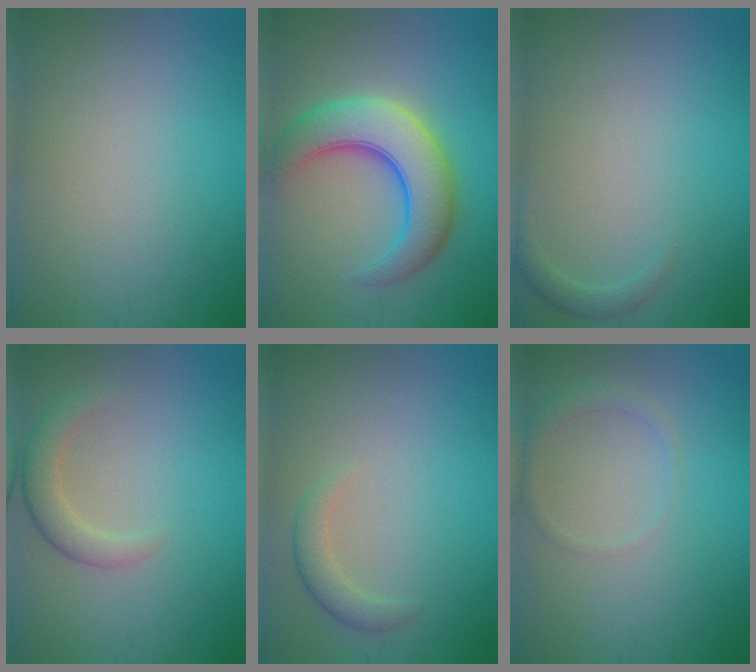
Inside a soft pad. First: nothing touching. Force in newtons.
{"total": 7.5, "press": 7.5, "slide": 0.3}
{"total": 1.2, "press": 1.1, "slide": 0.1}
{"total": 2.5, "press": 2.5, "slide": 0.2}
{"total": 1.8, "press": 1.8, "slide": 0.3}
{"total": 1.4, "press": 1.4, "slide": 0.0}